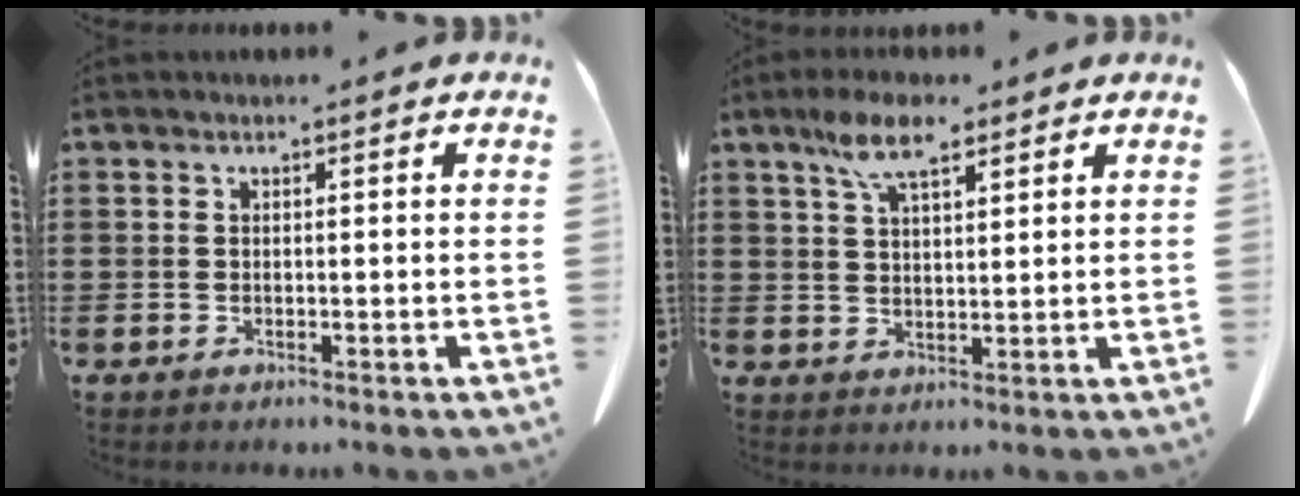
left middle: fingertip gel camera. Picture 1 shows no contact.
{"total": 7.0, "force": [4.3, 2.3, 5.1], "torque": [-0.109, 0.005, 0.077]}